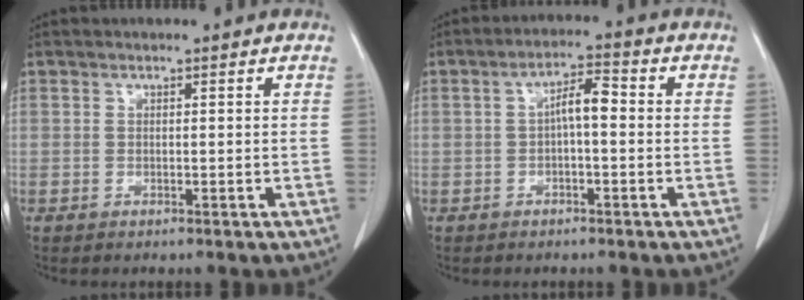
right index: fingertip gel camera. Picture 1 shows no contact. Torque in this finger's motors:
{"motor_torque": [0.54, -0.11, 0.26, 0.08]}